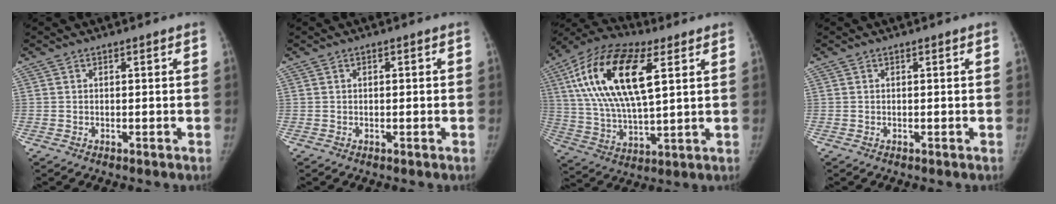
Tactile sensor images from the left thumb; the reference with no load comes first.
{"total": 0.8, "force": [0.0, 0.5, 0.6], "torque": [-0.007, 0.002, -0.002]}
{"total": 21.6, "force": [7.1, 8.9, 18.4], "torque": [-0.353, -0.001, 0.126]}
{"total": 0.0}